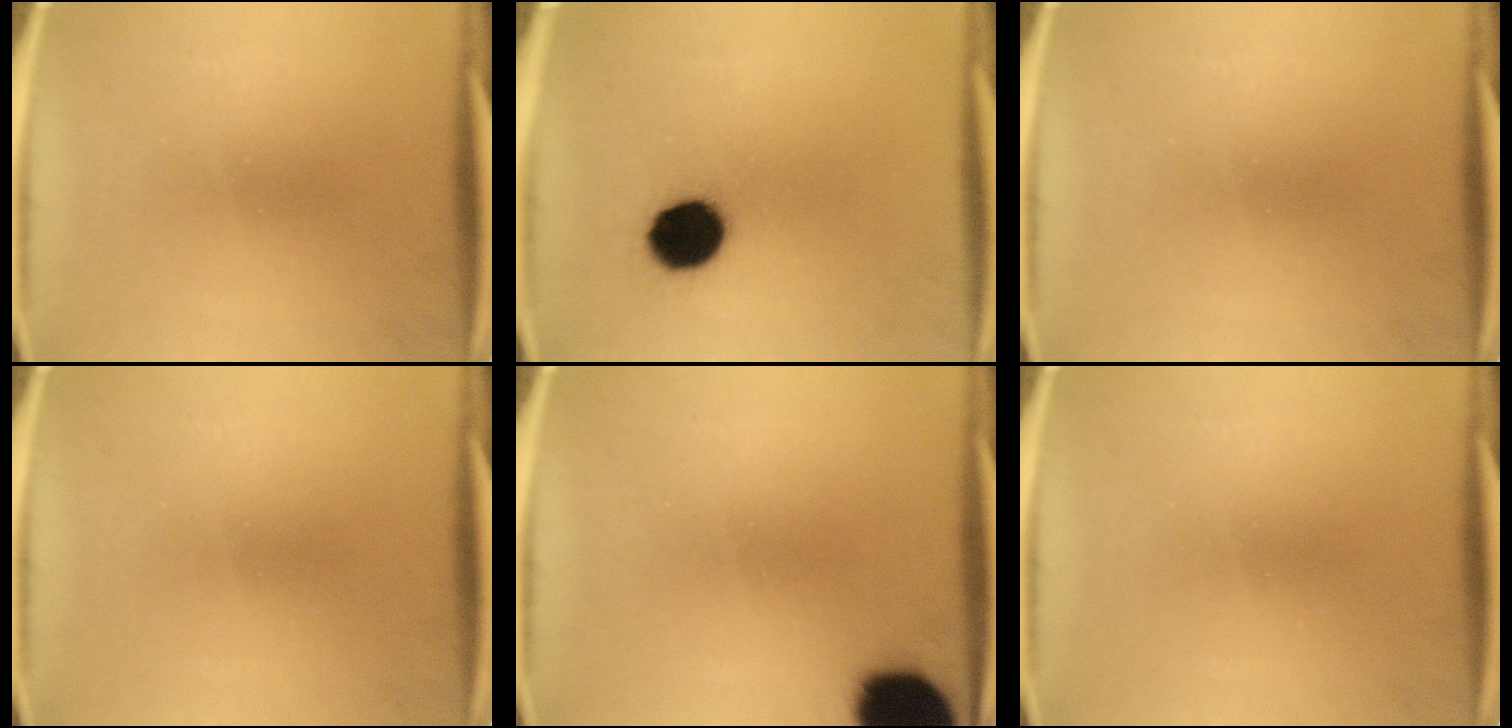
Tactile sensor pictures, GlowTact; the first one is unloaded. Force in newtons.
{"total": 11.0}
{"total": 0.0}
{"total": 0.0}
{"total": 17.2}
{"total": 0.0}